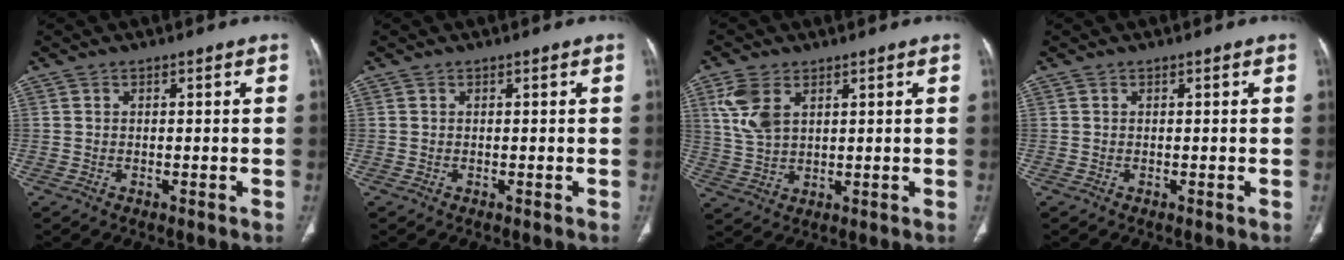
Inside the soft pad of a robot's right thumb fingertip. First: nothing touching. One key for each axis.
{"total": 0.0}
{"total": 7.4, "fx": 3.1, "fy": 4.2, "fz": 5.2, "tx": -0.112, "ty": -0.004, "tz": 0.072}
{"total": 0.0}